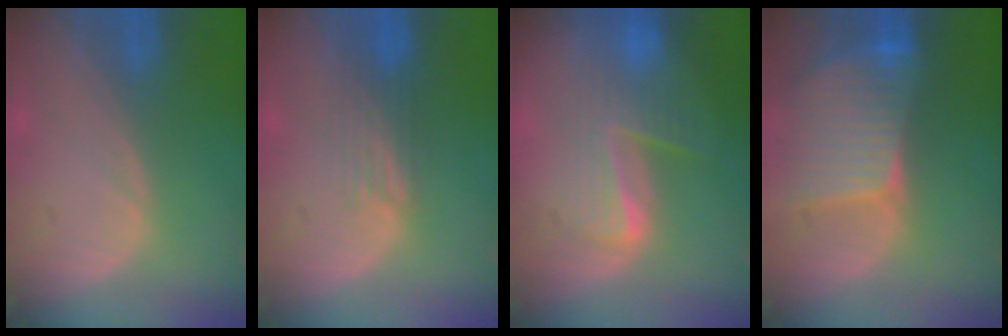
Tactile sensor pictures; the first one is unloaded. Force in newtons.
{"total": 3.9, "press": 3.1, "slide": 2.3}
{"total": 6.3, "press": 6.2, "slide": 1.3}
{"total": 9.4, "press": 8.2, "slide": 4.5}